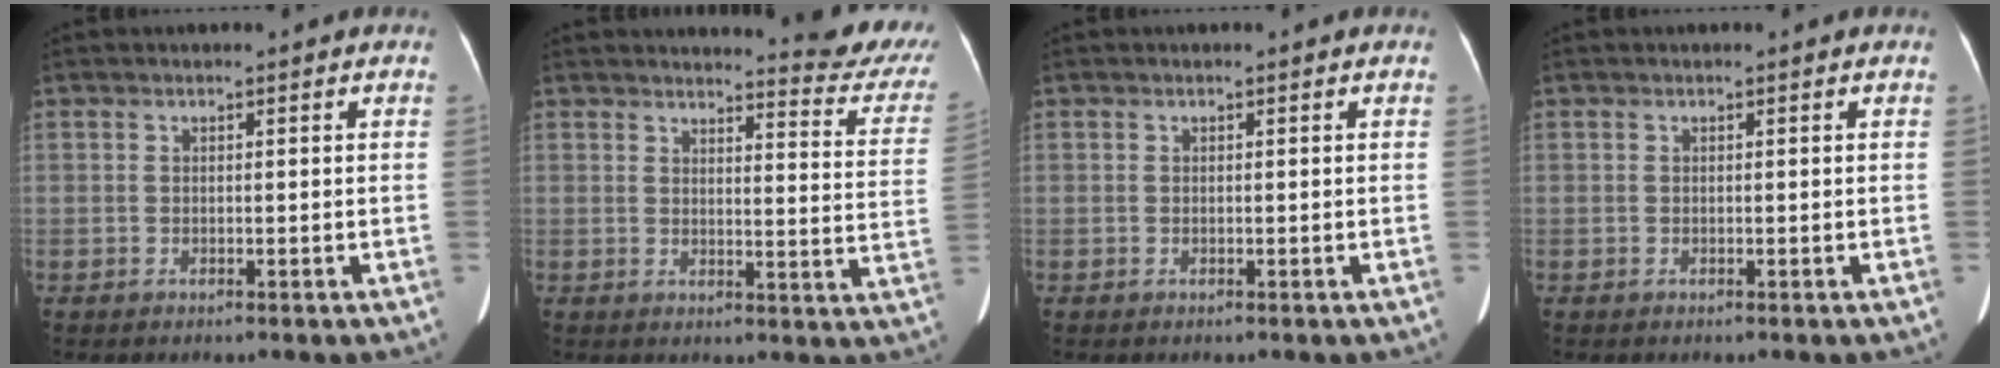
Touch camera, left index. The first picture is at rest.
{"total": 13.5, "force": [13.1, 0.3, 3.4], "torque": [-0.027, -0.097, 0.123]}
{"total": 0.0}
{"total": 0.0}